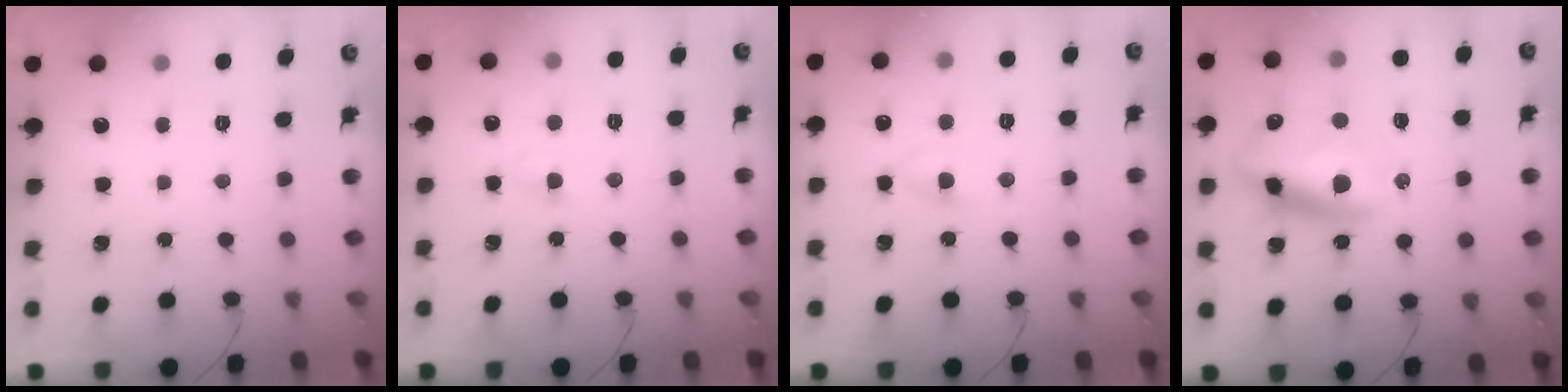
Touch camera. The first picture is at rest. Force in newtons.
{"total": 2.7, "press": 2.5, "slide": 1.1}
{"total": 3.9, "press": 3.7, "slide": 1.3}
{"total": 15.9, "press": 15.4, "slide": 4.0}